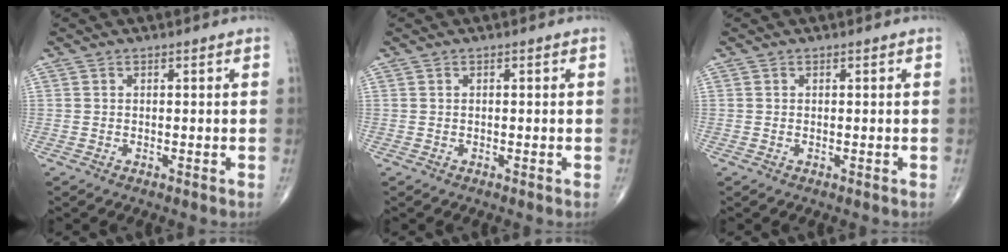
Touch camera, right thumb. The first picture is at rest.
{"total": 0.0}
{"total": 0.0}